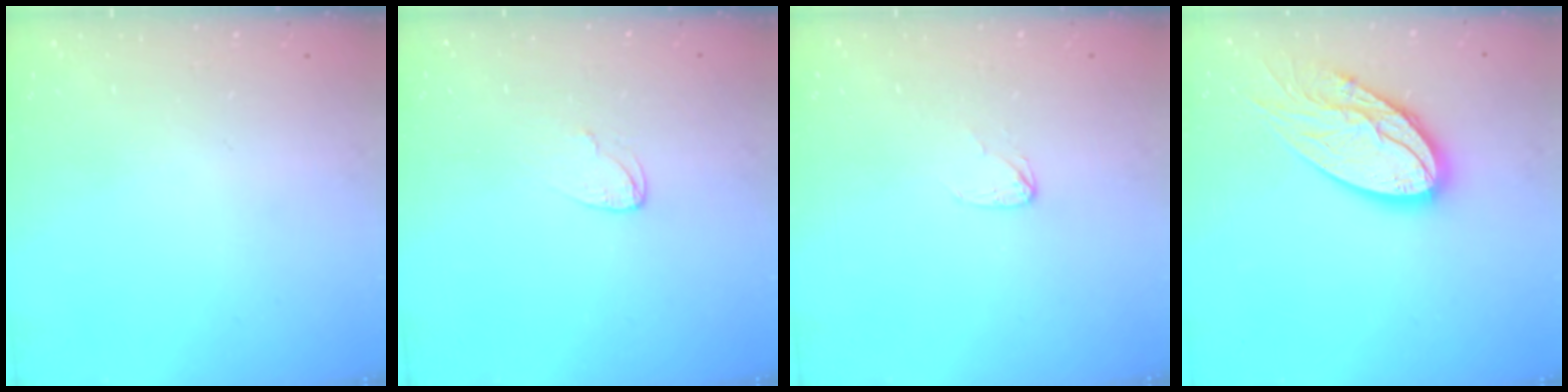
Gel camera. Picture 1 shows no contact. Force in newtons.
{"total": 3.8, "press": 3.8, "slide": 0.3}
{"total": 3.5, "press": 3.5, "slide": 0.2}
{"total": 17.3, "press": 17.3, "slide": 1.5}